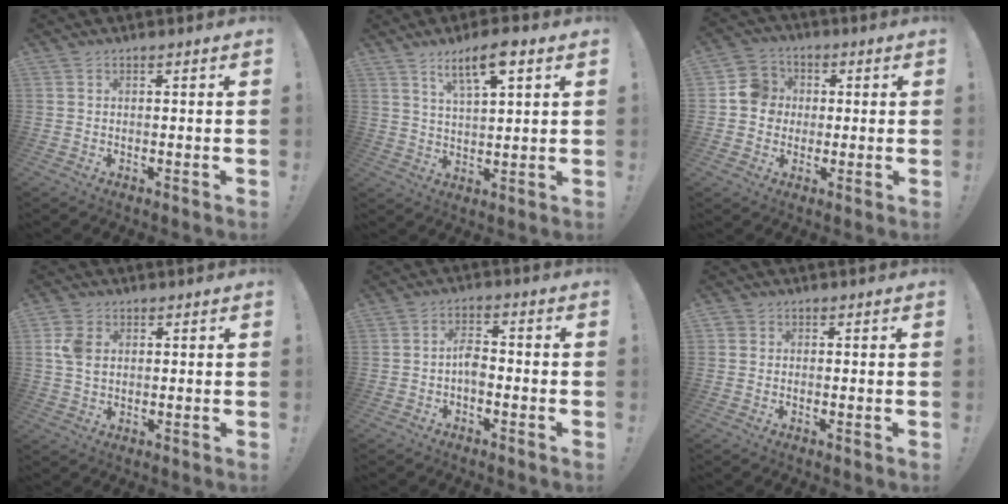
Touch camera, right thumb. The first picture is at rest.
{"total": 8.7, "force": [5.2, 2.3, 6.6], "torque": [-0.110, -0.018, 0.087]}
{"total": 9.2, "force": [0.3, 8.8, 2.7], "torque": [-0.033, 0.017, 0.013]}
{"total": 5.6, "force": [1.4, 4.1, 3.6], "torque": [-0.071, 0.005, 0.027]}
{"total": 4.7, "force": [-1.6, 2.5, 3.6], "torque": [-0.082, 0.006, -0.030]}
{"total": 1.2, "force": [-0.2, 1.2, 0.1], "torque": [-0.010, 0.007, -0.003]}